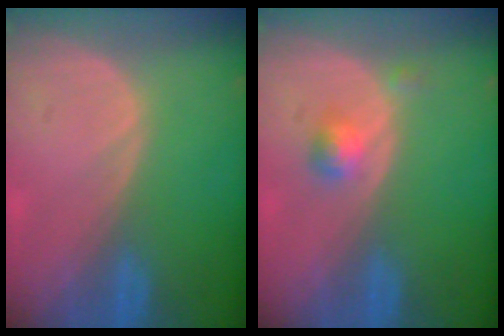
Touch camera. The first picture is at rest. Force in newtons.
{"total": 2.4, "press": 2.1, "slide": 1.1}